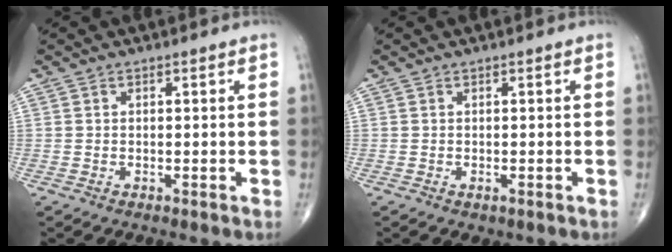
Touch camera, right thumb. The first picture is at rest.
{"total": 0.8, "force": [-0.2, 0.5, 0.5], "torque": [-0.001, 0.002, 0.001]}